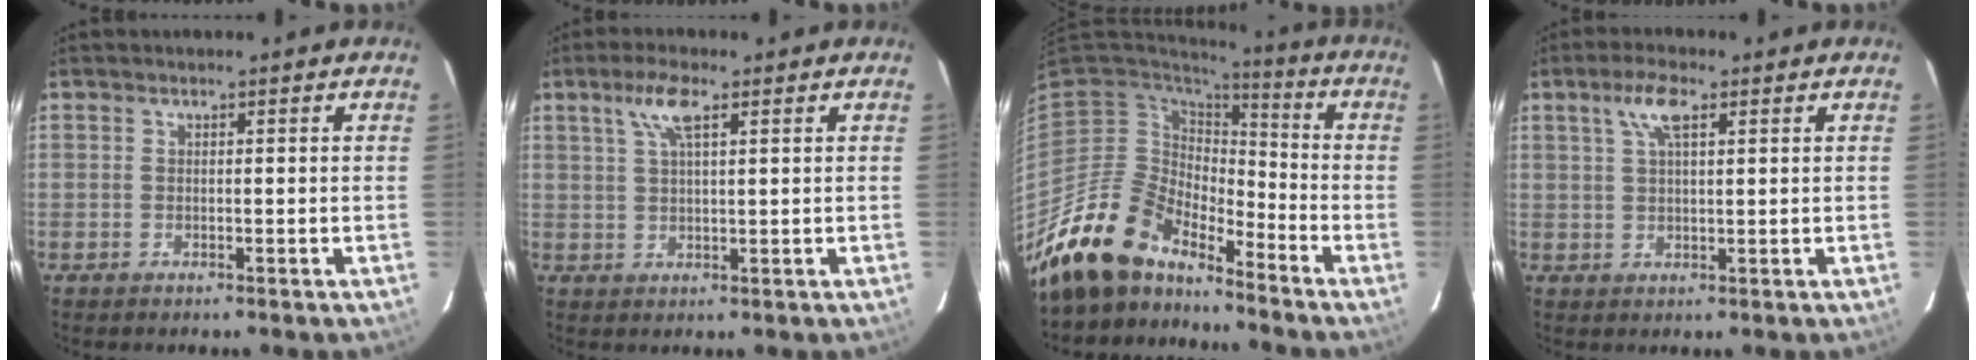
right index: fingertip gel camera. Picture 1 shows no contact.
{"total": 4.8, "force": [2.6, 0.8, 4.0], "torque": [-0.080, 0.006, 0.049]}
{"total": 14.8, "force": [-13.0, 5.3, 4.5], "torque": [-0.098, 0.006, -0.248]}
{"total": 4.7, "force": [2.4, 1.2, 3.9], "torque": [-0.076, 0.008, 0.044]}